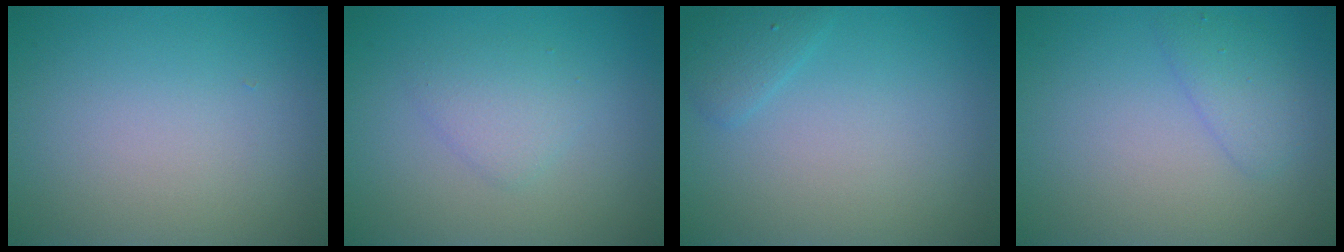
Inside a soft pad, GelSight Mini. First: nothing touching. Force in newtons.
{"total": 1.9, "press": 1.9, "slide": 0.2}
{"total": 1.4, "press": 1.4, "slide": 0.1}
{"total": 1.9, "press": 1.9, "slide": 0.1}